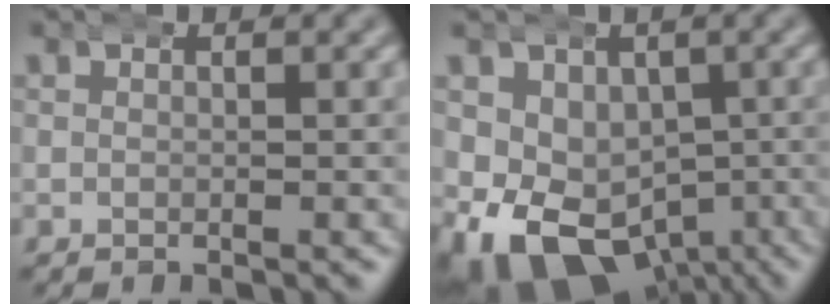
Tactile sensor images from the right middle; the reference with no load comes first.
{"total": 13.4, "force": [-5.9, 10.3, 6.3], "torque": [-0.136, -0.081, -0.072]}